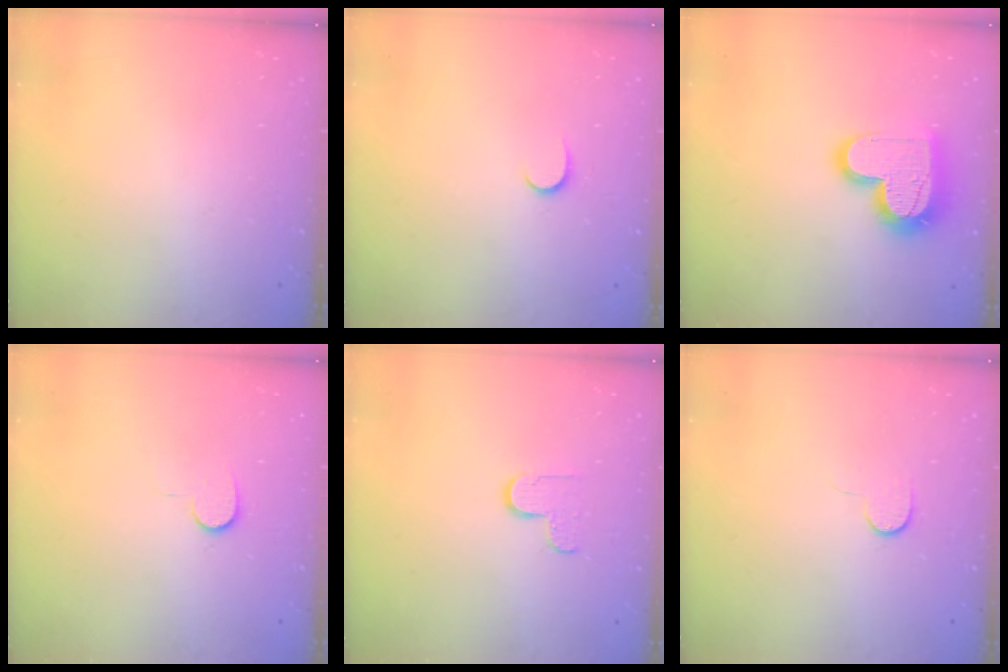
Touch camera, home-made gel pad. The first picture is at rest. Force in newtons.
{"total": 4.9, "press": 4.9, "slide": 0.6}
{"total": 18.5, "press": 18.4, "slide": 1.3}
{"total": 6.4, "press": 6.4, "slide": 0.4}
{"total": 5.3, "press": 5.3, "slide": 0.5}
{"total": 4.6, "press": 4.6, "slide": 0.5}